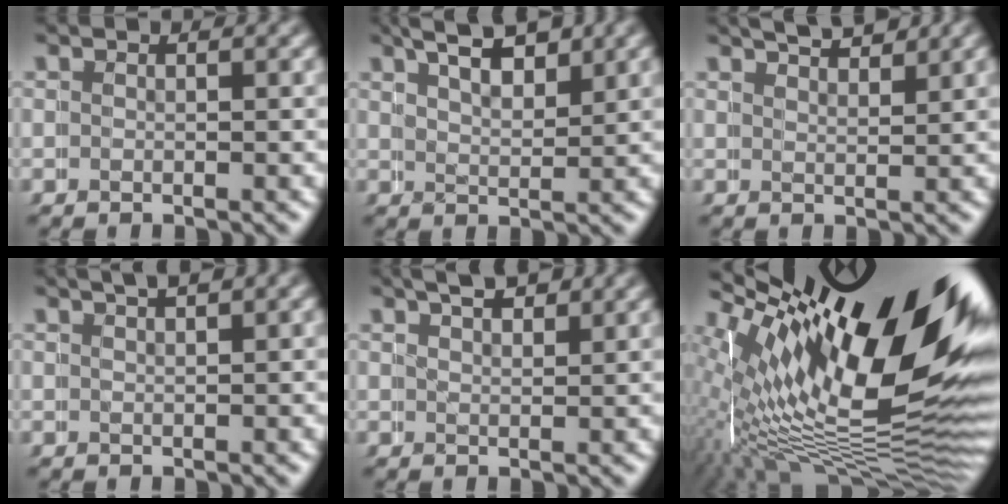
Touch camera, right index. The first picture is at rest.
{"total": 6.5, "force": [4.3, 3.4, 3.6], "torque": [-0.059, 0.008, 0.056]}
{"total": 4.1, "force": [3.8, 0.6, 1.4], "torque": [-0.018, 0.000, 0.060]}
{"total": 2.8, "force": [2.1, 0.7, 1.7], "torque": [-0.013, 0.014, 0.028]}
{"total": 3.5, "force": [3.0, 1.1, 1.4], "torque": [-0.016, -0.001, 0.044]}
{"total": 19.5, "force": [2.0, 10.1, 16.5], "torque": [-0.233, -0.028, 0.043]}